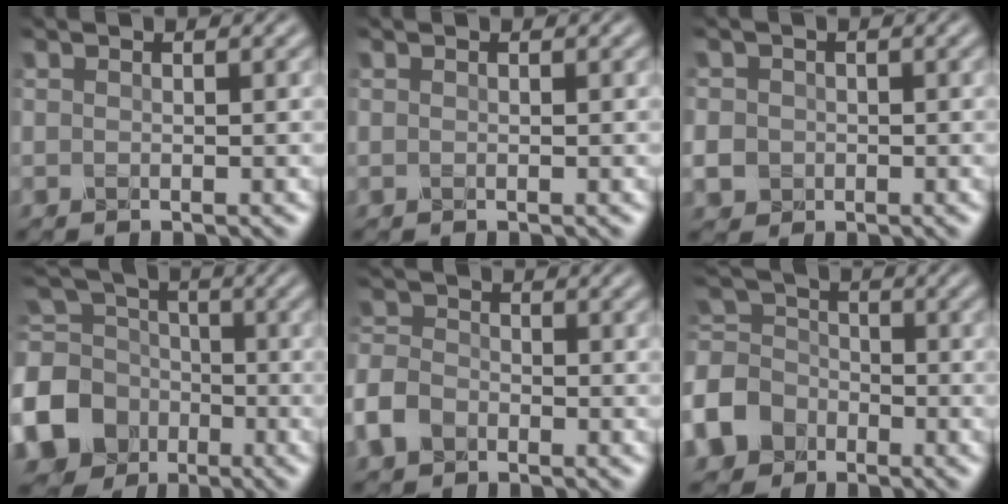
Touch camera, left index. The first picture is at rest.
{"total": 0.0}
{"total": 4.3, "force": [-0.9, 4.0, 1.4], "torque": [-0.026, -0.001, -0.032]}
{"total": 12.0, "force": [-4.1, 10.5, 4.2], "torque": [-0.126, -0.025, -0.099]}
{"total": 3.9, "force": [-2.2, 2.8, 1.7], "torque": [-0.046, 0.001, -0.057]}
{"total": 9.0, "force": [-4.8, 7.0, 2.8], "torque": [-0.073, -0.017, -0.110]}